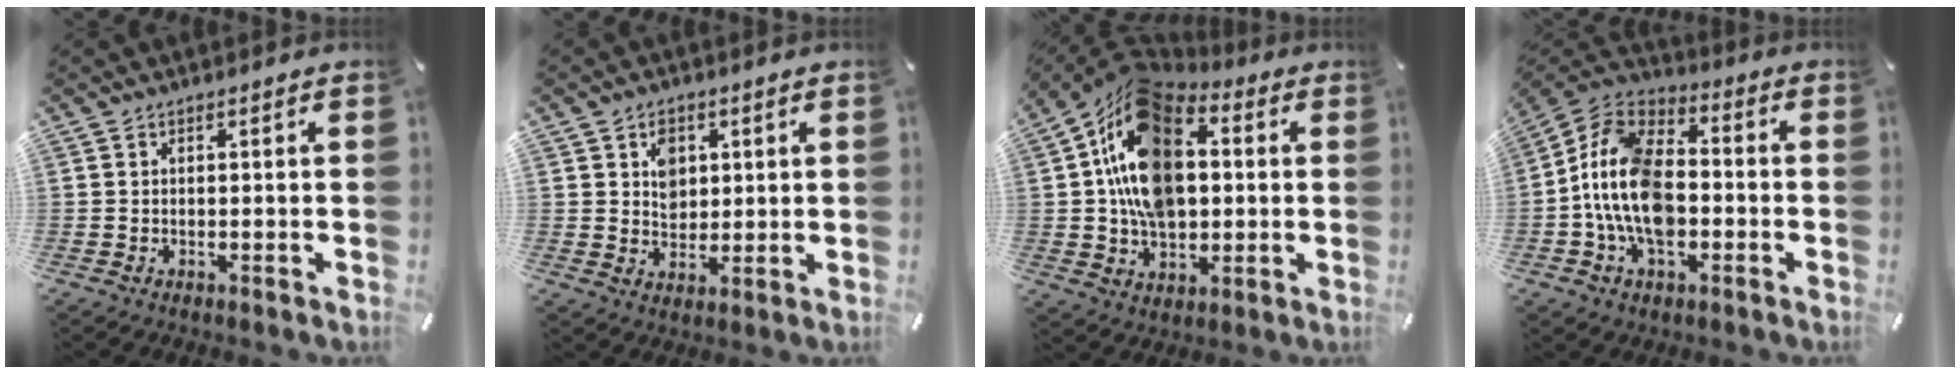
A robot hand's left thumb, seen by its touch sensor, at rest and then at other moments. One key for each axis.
{"total": 5.6, "fx": 1.6, "fy": 4.8, "fz": 2.4, "tx": -0.027, "ty": -0.003, "tz": 0.024}
{"total": 20.1, "fx": 3.3, "fy": 14.3, "fz": 13.7, "tx": -0.249, "ty": -0.005, "tz": 0.056}
{"total": 16.2, "fx": -3.7, "fy": 10.5, "fz": 11.7, "tx": -0.259, "ty": 0.020, "tz": -0.069}